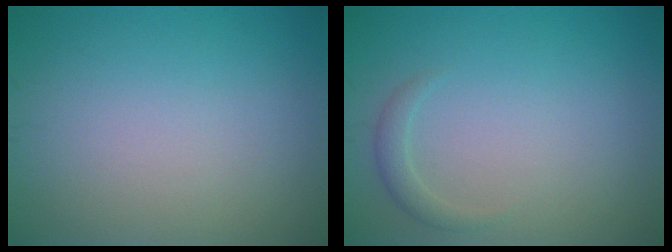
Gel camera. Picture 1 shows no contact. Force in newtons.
{"total": 1.2, "press": 1.2, "slide": 0.1}